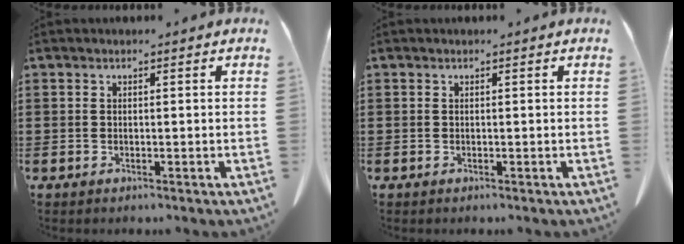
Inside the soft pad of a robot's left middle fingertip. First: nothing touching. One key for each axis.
{"total": 0.0}